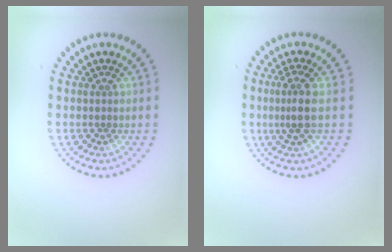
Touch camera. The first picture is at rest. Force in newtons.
{"total": 2.5, "press": 2.0, "slide": 1.6}